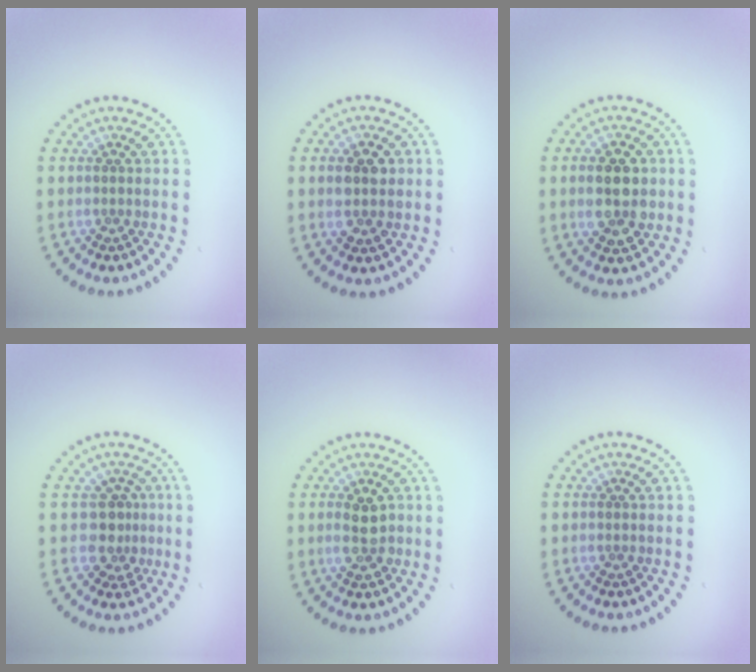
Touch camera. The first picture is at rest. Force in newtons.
{"total": 2.8, "press": 2.8, "slide": 0.3}
{"total": 4.3, "press": 4.3, "slide": 0.1}
{"total": 2.6, "press": 2.0, "slide": 1.6}
{"total": 2.8, "press": 2.8, "slide": 0.1}
{"total": 0.0}